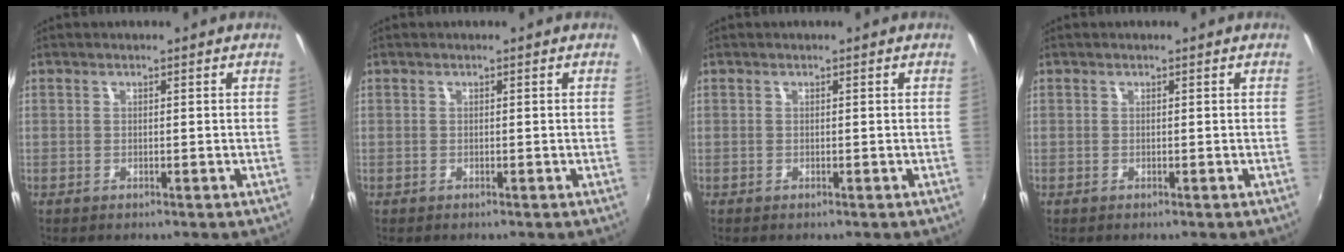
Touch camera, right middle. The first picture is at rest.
{"total": 0.0}
{"total": 0.0}
{"total": 0.0}